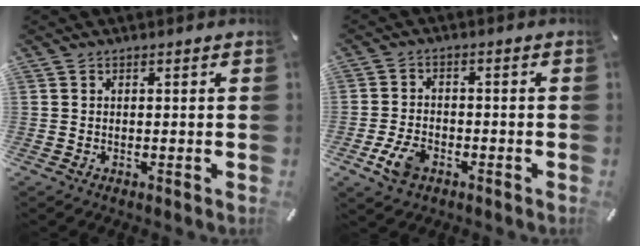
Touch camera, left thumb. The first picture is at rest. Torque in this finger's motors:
{"motor_torque": [-0.09, 1.42, 0.25, 0.20, 0.04]}